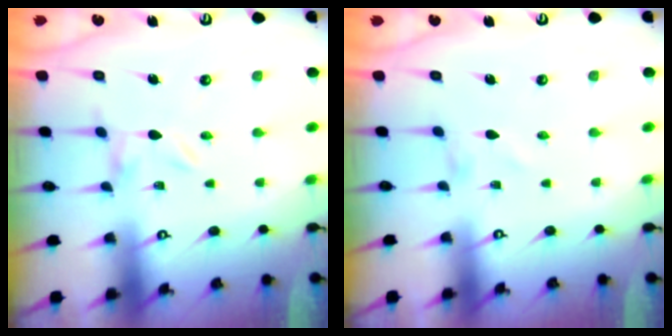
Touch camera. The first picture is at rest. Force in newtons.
{"total": 0.0}